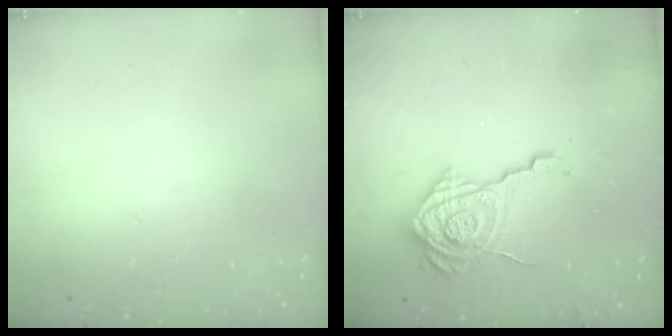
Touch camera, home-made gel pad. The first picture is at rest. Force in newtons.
{"total": 16.0, "press": 16.0, "slide": 1.2}